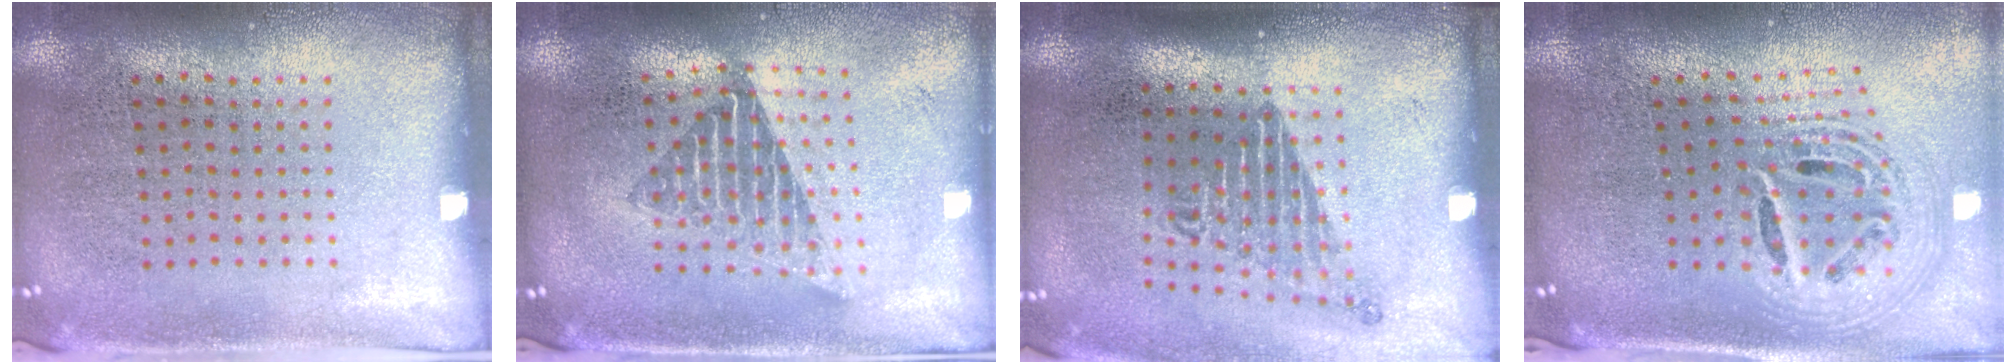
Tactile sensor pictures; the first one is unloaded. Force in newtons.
{"total": 1.7, "press": 1.4, "slide": 1.0}
{"total": 1.7, "press": 1.2, "slide": 1.3}
{"total": 2.5, "press": 1.7, "slide": 1.9}